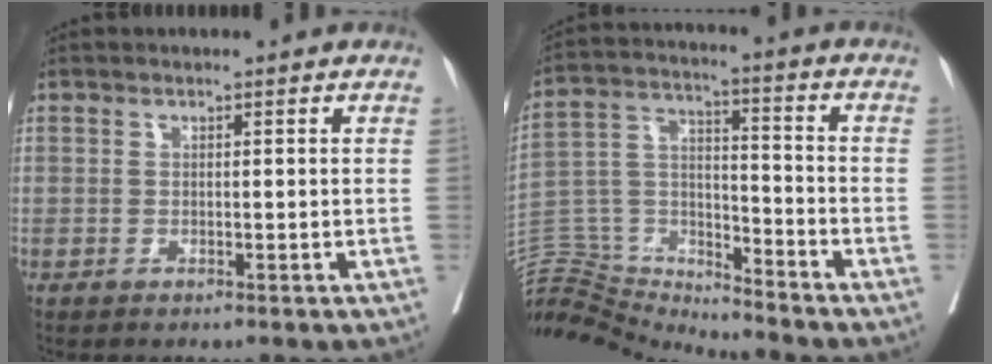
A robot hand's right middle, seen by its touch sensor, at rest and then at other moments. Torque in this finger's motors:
{"motor_torque": [-0.70, -1.44, 0.00, -0.01]}